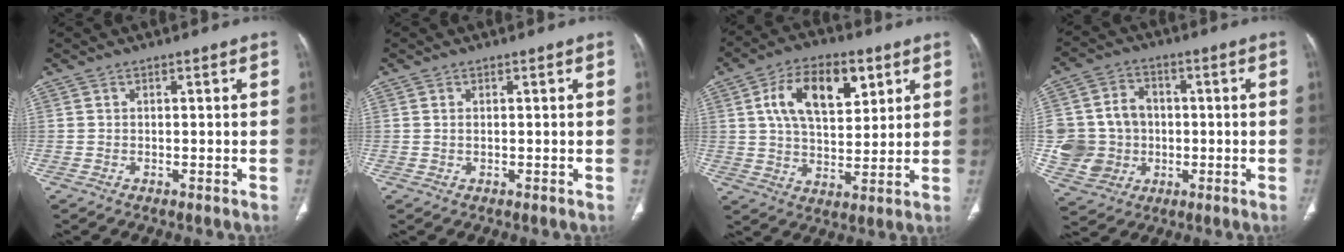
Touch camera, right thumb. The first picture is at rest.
{"total": 0.6, "force": [0.2, 0.3, 0.5], "torque": [-0.014, 0.001, 0.005]}
{"total": 14.9, "force": [5.6, 8.2, 11.1], "torque": [-0.160, -0.010, 0.096]}
{"total": 13.3, "force": [-1.0, 12.0, 5.7], "torque": [-0.090, 0.017, -0.006]}